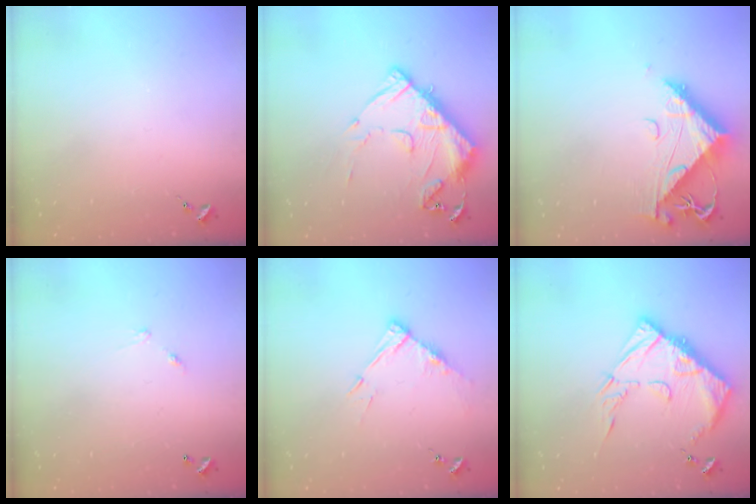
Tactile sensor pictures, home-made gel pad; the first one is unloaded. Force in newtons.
{"total": 14.8, "press": 14.7, "slide": 1.5}
{"total": 10.1, "press": 10.0, "slide": 1.0}
{"total": 4.9, "press": 4.9, "slide": 0.3}
{"total": 9.1, "press": 9.1, "slide": 0.7}
{"total": 15.6, "press": 15.5, "slide": 1.4}